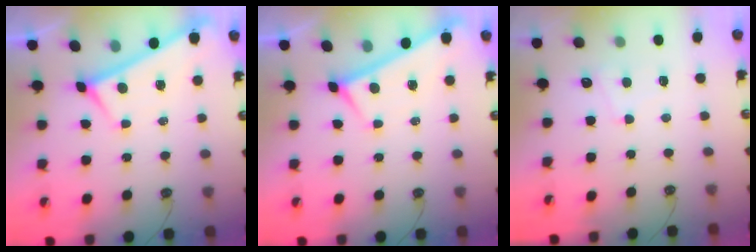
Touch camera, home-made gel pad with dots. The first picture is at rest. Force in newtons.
{"total": 0.0}
{"total": 0.9, "press": 0.8, "slide": 0.5}